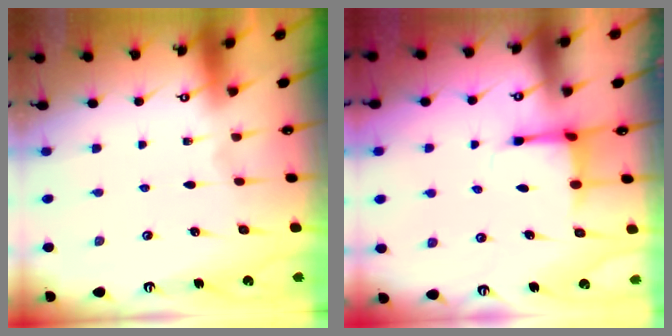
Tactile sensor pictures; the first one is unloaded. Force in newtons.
{"total": 3.8, "press": 3.6, "slide": 1.3}